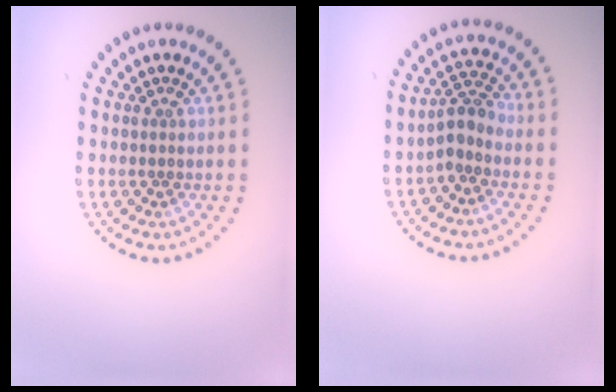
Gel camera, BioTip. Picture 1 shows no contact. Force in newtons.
{"total": 2.5, "press": 1.9, "slide": 1.6}